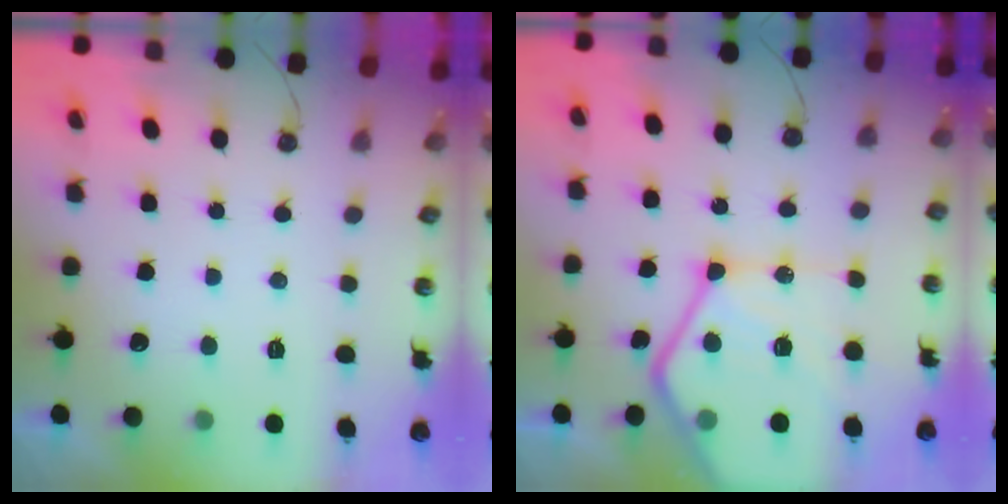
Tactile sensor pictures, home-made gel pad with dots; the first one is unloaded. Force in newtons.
{"total": 22.6, "press": 22.5, "slide": 2.4}